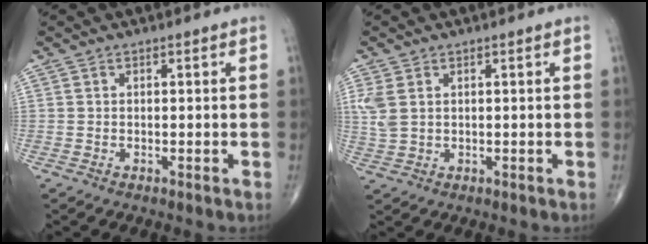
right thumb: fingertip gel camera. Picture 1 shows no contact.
{"total": 4.1, "force": [1.2, 2.7, 2.9], "torque": [-0.080, 0.003, 0.033]}